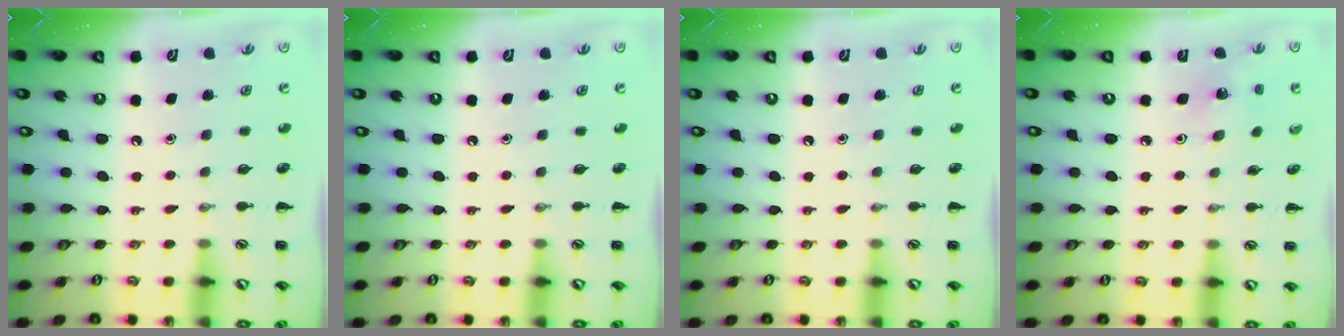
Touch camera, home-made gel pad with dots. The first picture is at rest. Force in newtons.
{"total": 0.0}
{"total": 0.0}
{"total": 1.9, "press": 1.8, "slide": 0.6}